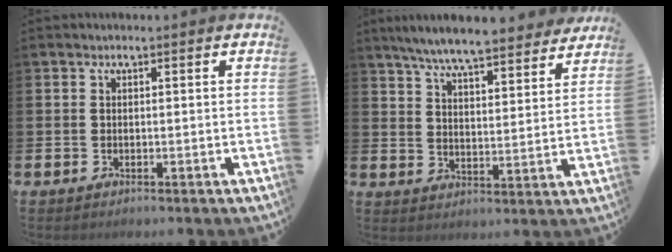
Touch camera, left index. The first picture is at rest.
{"total": 7.5, "force": [7.1, 0.5, 2.2], "torque": [-0.064, -0.047, 0.123]}